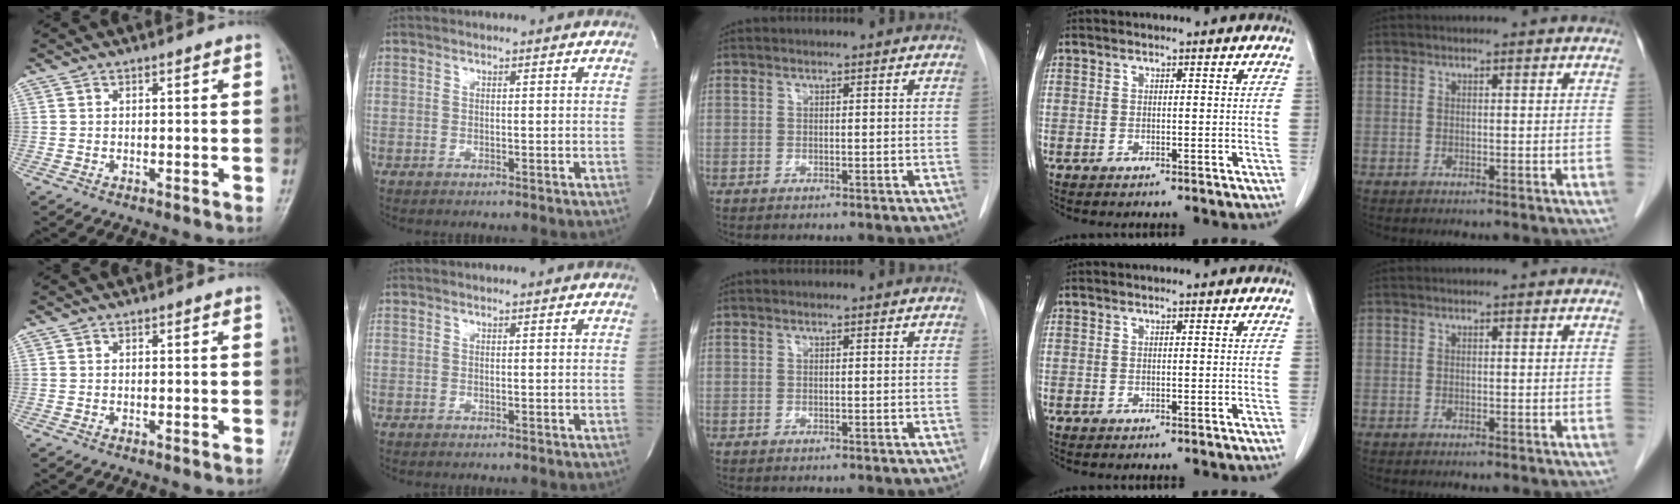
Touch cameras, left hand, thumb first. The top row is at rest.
{}